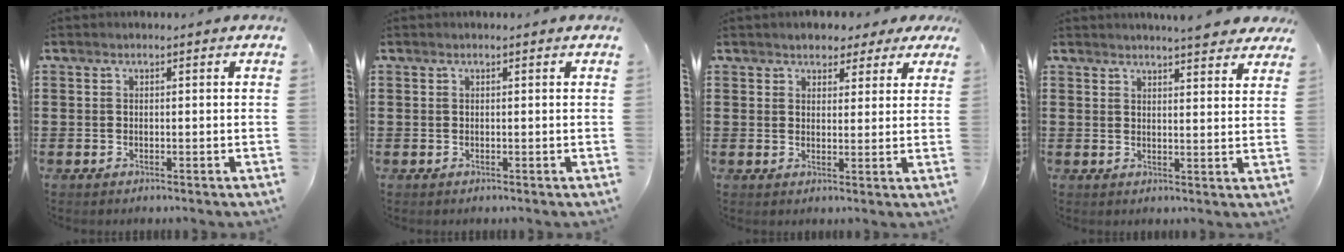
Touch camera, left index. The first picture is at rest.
{"total": 0.0}
{"total": 3.1, "force": [2.6, 1.6, 0.6], "torque": [-0.016, 0.001, 0.046]}
{"total": 4.0, "force": [3.9, 0.0, 1.1], "torque": [-0.024, -0.013, 0.070]}